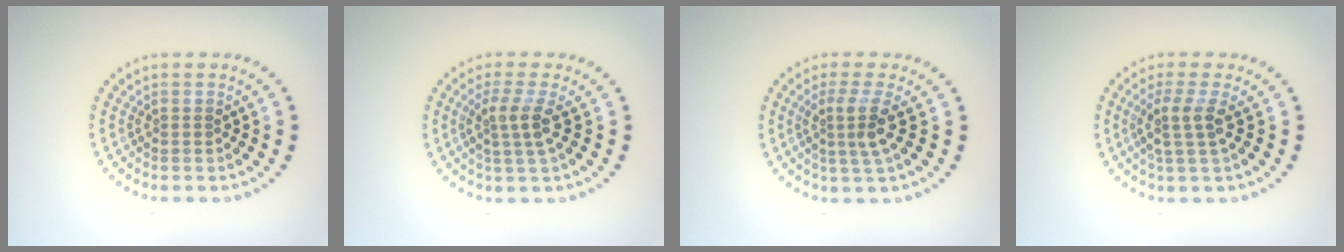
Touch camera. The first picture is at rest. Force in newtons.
{"total": 2.5, "press": 2.0, "slide": 1.6}
{"total": 2.7, "press": 2.0, "slide": 1.9}
{"total": 2.6, "press": 2.0, "slide": 1.5}